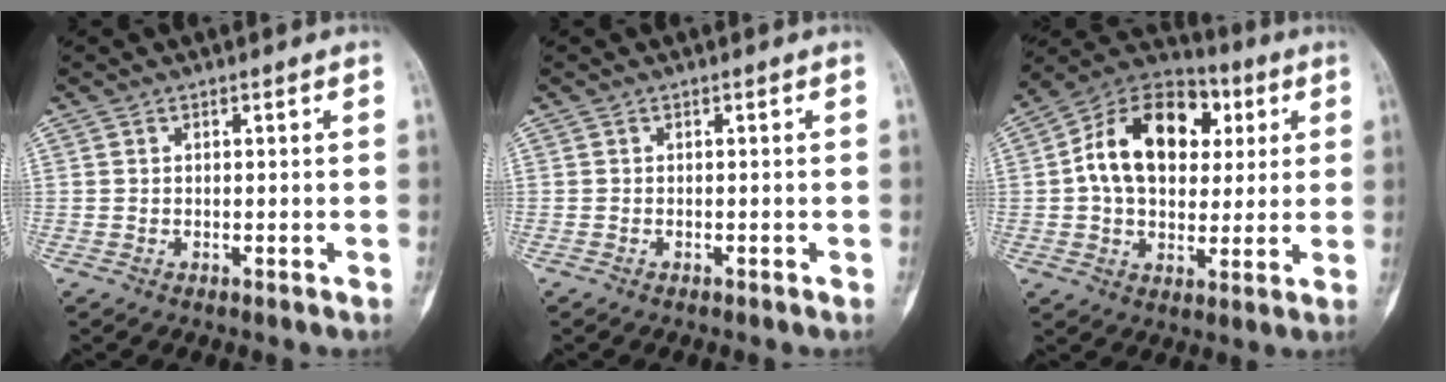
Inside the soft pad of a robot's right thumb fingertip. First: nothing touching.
{"total": 0.0}
{"total": 18.9, "force": [3.8, 13.0, 13.2], "torque": [-0.188, 0.016, 0.056]}